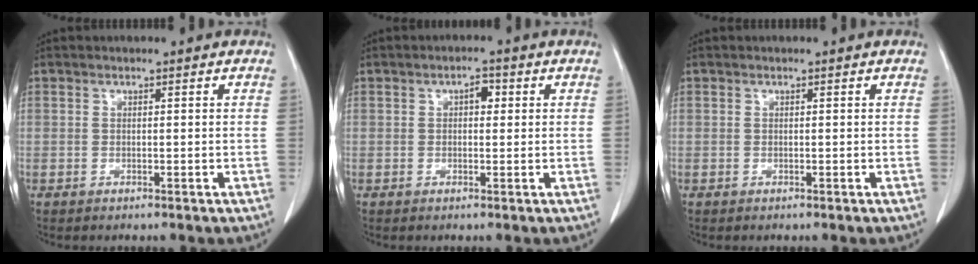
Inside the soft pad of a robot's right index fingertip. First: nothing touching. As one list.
[{"total": 2.1, "force": [0.5, 1.1, 1.7], "torque": [-0.024, 0.008, 0.006]}, {"total": 0.0}]